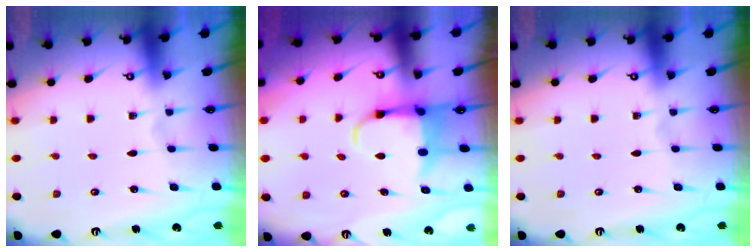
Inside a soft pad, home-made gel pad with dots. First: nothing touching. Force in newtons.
{"total": 5.2, "press": 5.1, "slide": 1.0}
{"total": 0.0}